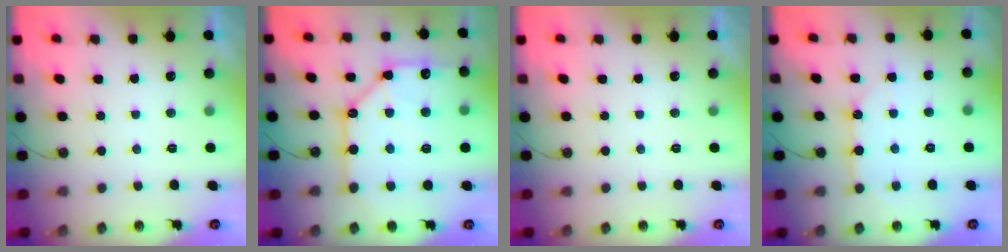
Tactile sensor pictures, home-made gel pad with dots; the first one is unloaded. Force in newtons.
{"total": 16.6, "press": 16.5, "slide": 1.8}
{"total": 0.0}
{"total": 9.1, "press": 9.1, "slide": 0.9}